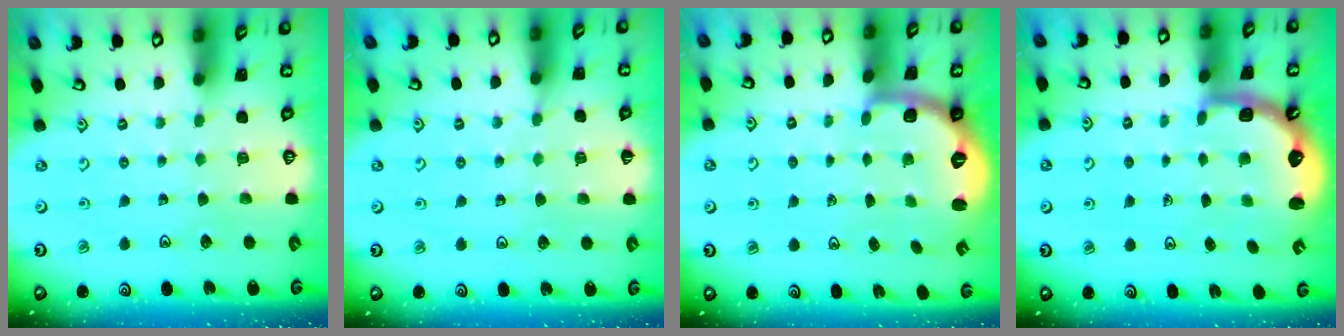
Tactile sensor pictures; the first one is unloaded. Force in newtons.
{"total": 5.4, "press": 5.4, "slide": 0.9}
{"total": 2.7, "press": 1.6, "slide": 2.1}
{"total": 2.9, "press": 2.4, "slide": 1.6}